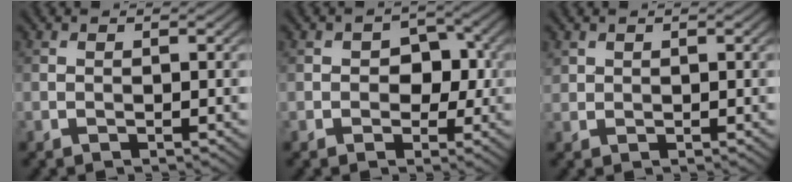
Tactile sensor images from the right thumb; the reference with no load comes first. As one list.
[{"total": 4.1, "force": [-0.2, 3.3, 2.4], "torque": [-0.022, -0.001, -0.013]}, {"total": 1.2, "force": [0.8, 0.8, 0.2], "torque": [-0.007, 0.000, 0.022]}]